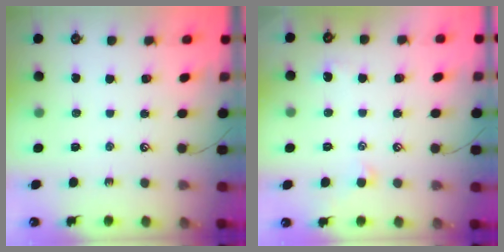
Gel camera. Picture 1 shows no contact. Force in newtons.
{"total": 0.9, "press": 0.6, "slide": 0.6}